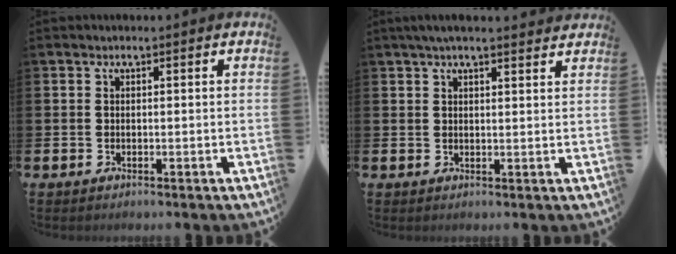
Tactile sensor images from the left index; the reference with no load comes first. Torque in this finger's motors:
{"motor_torque": [1.01, -1.11, 0.18, 0.12]}